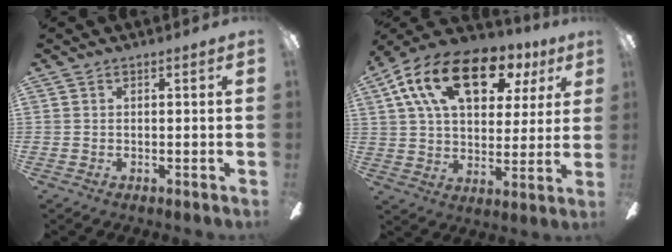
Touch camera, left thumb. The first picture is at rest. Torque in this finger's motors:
{"motor_torque": [0.37, 1.95, 1.41, -1.36, 0.26]}